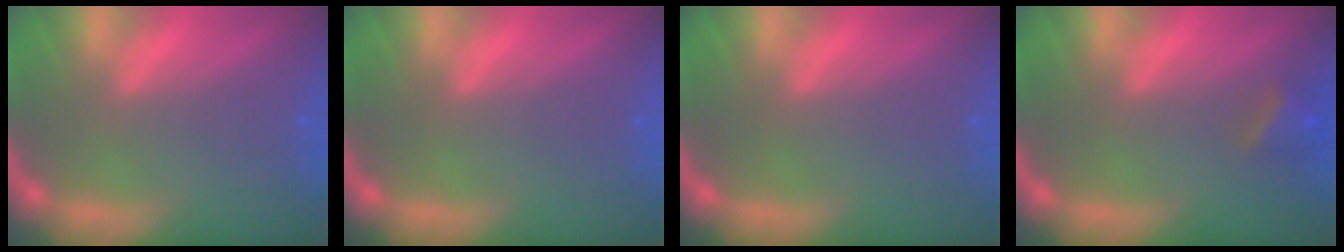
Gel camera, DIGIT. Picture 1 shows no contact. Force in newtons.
{"total": 0.0}
{"total": 0.0}
{"total": 2.4}